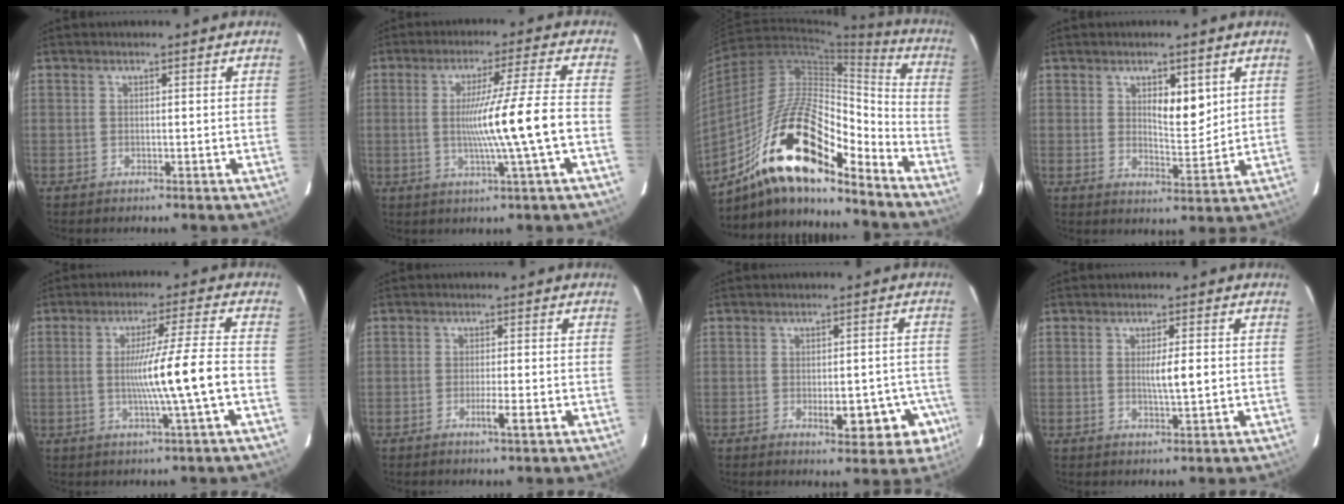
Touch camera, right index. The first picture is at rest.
{"total": 10.8, "force": [-1.5, -2.2, 10.4], "torque": [-0.181, -0.008, -0.019]}
{"total": 18.2, "force": [-11.8, 4.8, 13.0], "torque": [-0.223, 0.030, -0.202]}
{"total": 5.5, "force": [2.2, 2.1, 4.6], "torque": [-0.072, -0.006, 0.038]}
{"total": 9.8, "force": [-1.6, -1.9, 9.5], "torque": [-0.162, -0.007, -0.024]}
{"total": 2.9, "force": [-1.2, -0.1, 2.6], "torque": [-0.043, -0.005, -0.019]}
{"total": 8.9, "force": [-3.8, 3.9, 7.1], "torque": [-0.066, 0.014, -0.043]}
{"total": 3.6, "force": [0.1, 0.2, 3.6], "torque": [-0.063, -0.004, 0.002]}